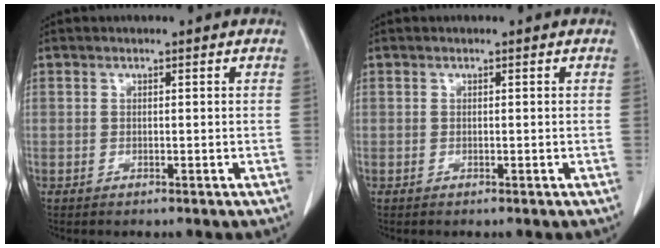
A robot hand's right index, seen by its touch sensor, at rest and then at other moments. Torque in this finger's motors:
{"motor_torque": [-0.15, 0.10, 0.01, -0.01]}